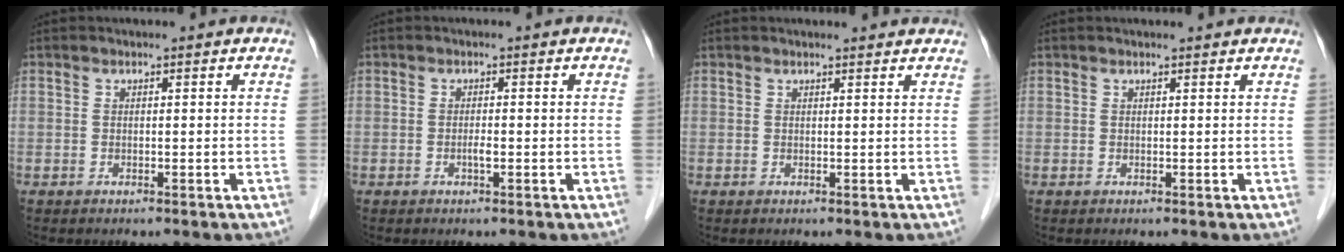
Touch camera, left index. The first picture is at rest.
{"total": 1.3, "force": [-1.1, 0.0, 0.7], "torque": [-0.016, -0.006, -0.017]}
{"total": 2.9, "force": [2.8, 0.2, 0.7], "torque": [-0.013, 0.001, 0.022]}
{"total": 1.1, "force": [1.0, 0.0, 0.3], "torque": [-0.009, 0.002, 0.009]}